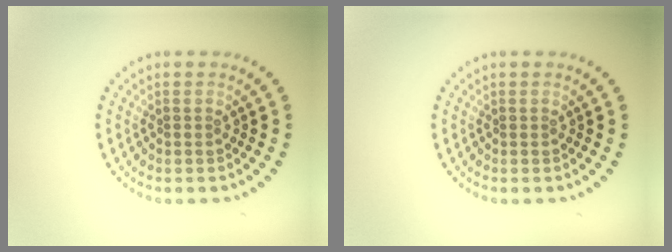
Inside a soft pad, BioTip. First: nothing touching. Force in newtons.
{"total": 0.0}